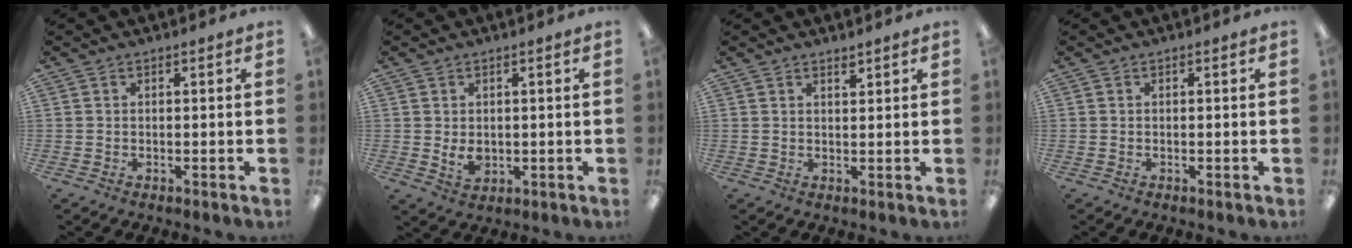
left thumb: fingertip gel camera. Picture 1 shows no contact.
{"total": 3.4, "force": [0.4, 2.3, 2.4], "torque": [-0.028, -0.004, 0.006]}
{"total": 1.6, "force": [1.5, 0.1, 0.5], "torque": [-0.011, -0.003, 0.028]}
{"total": 0.0}